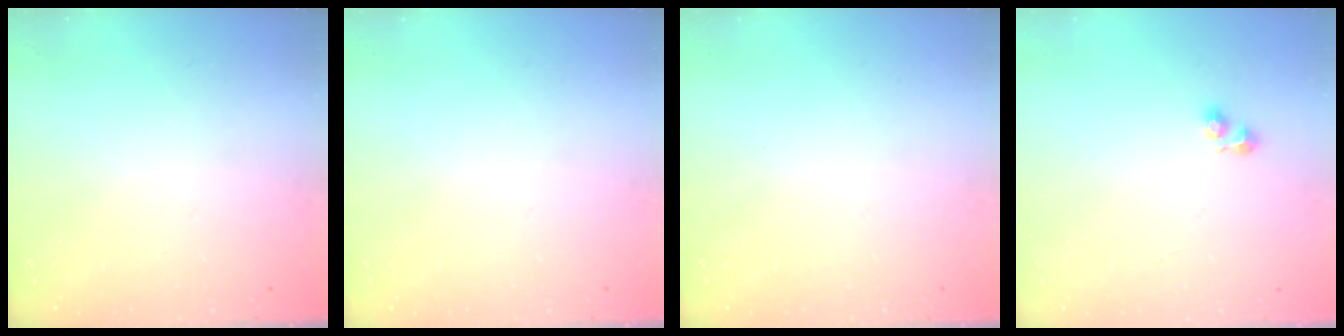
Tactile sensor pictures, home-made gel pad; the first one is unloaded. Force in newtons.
{"total": 0.0}
{"total": 0.0}
{"total": 2.5, "press": 2.5, "slide": 0.2}